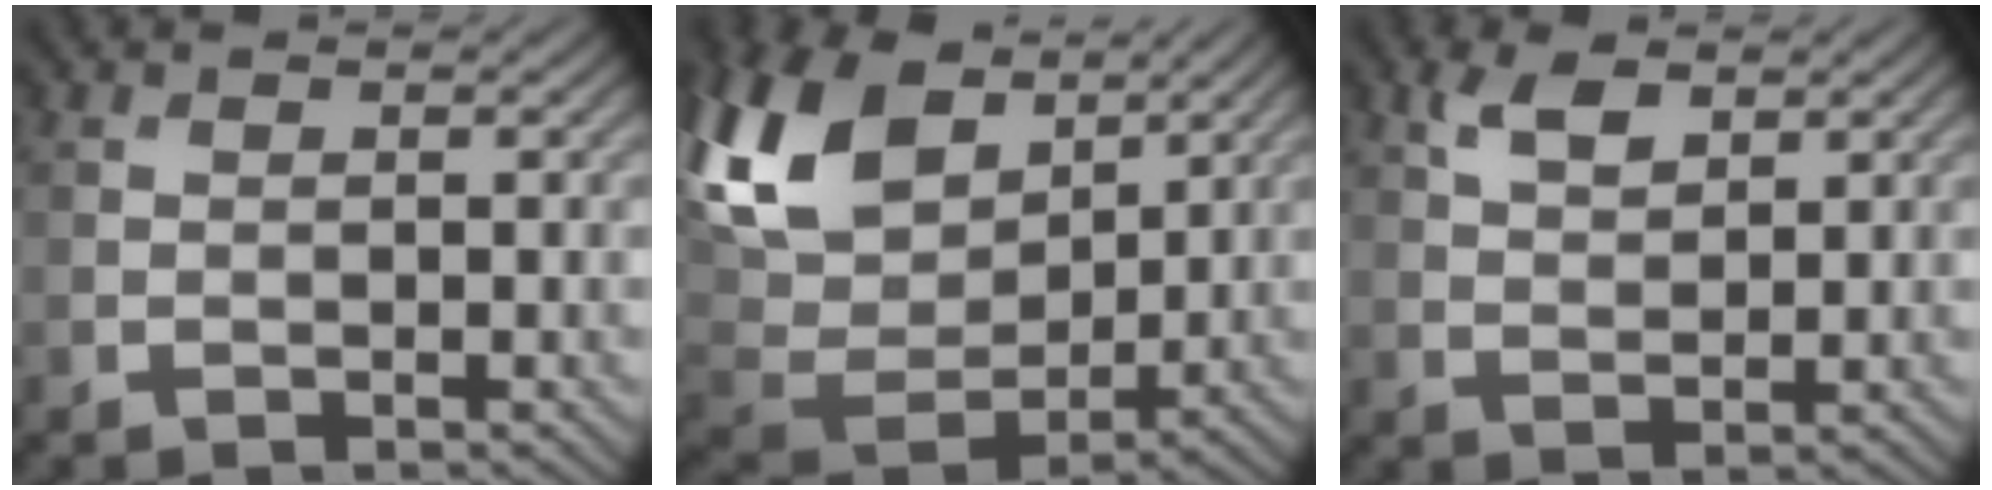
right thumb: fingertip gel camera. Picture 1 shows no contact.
{"total": 16.0, "force": [7.7, 10.0, 10.0], "torque": [-0.271, 0.039, 0.149]}
{"total": 3.6, "force": [2.2, 1.7, 2.2], "torque": [-0.051, 0.000, 0.045]}